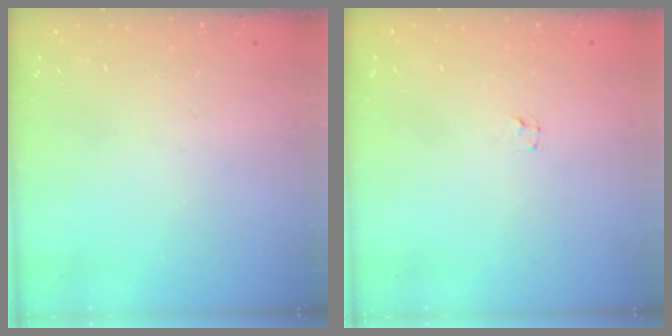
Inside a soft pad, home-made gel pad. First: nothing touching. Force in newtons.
{"total": 1.2, "press": 1.2, "slide": 0.1}